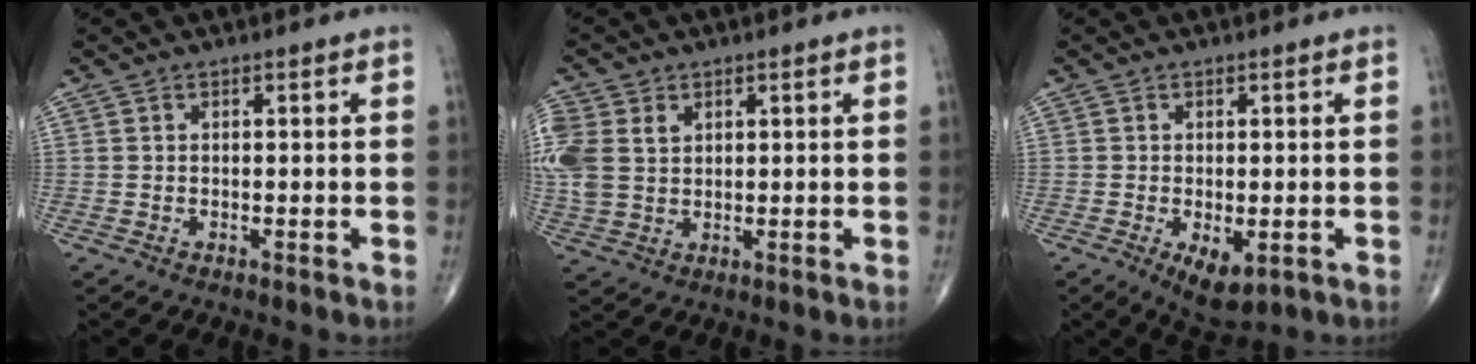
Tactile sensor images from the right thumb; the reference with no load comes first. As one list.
[{"total": 10.2, "force": [2.5, 7.7, 6.2], "torque": [-0.161, 0.005, 0.055]}, {"total": 5.8, "force": [-1.8, 2.8, 4.7], "torque": [-0.075, -0.013, -0.020]}]